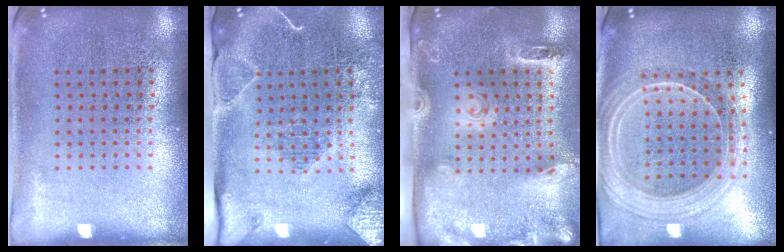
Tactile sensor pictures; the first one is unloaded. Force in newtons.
{"total": 2.0, "press": 2.0, "slide": 0.1}
{"total": 2.6, "press": 1.9, "slide": 1.8}
{"total": 2.2, "press": 1.9, "slide": 1.0}